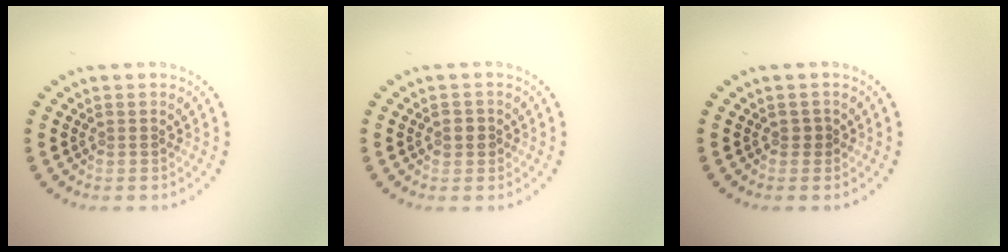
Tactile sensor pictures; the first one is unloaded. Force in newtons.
{"total": 1.2, "press": 1.2, "slide": 0.4}
{"total": 0.6, "press": 0.6, "slide": 0.1}